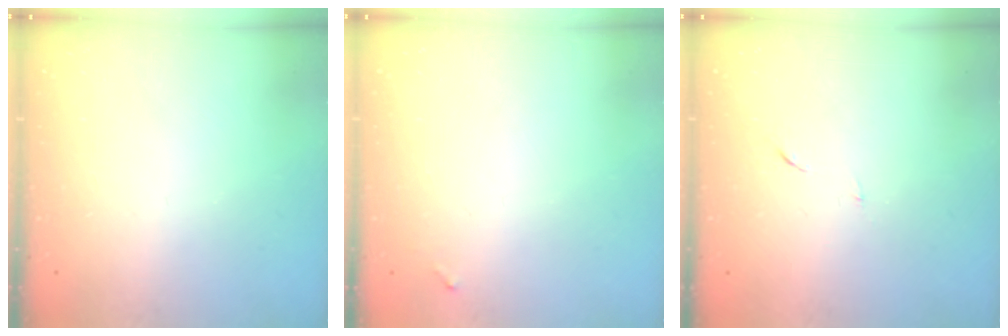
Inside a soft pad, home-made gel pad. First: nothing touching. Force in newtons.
{"total": 3.9, "press": 3.9, "slide": 0.3}
{"total": 4.5, "press": 4.3, "slide": 1.0}